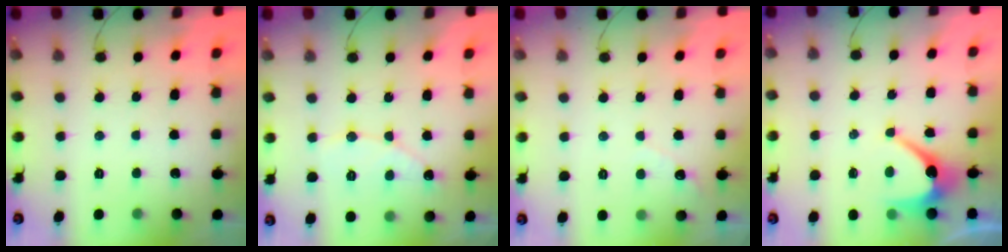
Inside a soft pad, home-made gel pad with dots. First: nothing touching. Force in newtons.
{"total": 6.5, "press": 6.5, "slide": 0.5}
{"total": 2.8, "press": 2.8, "slide": 0.1}
{"total": 6.9, "press": 6.9, "slide": 0.8}